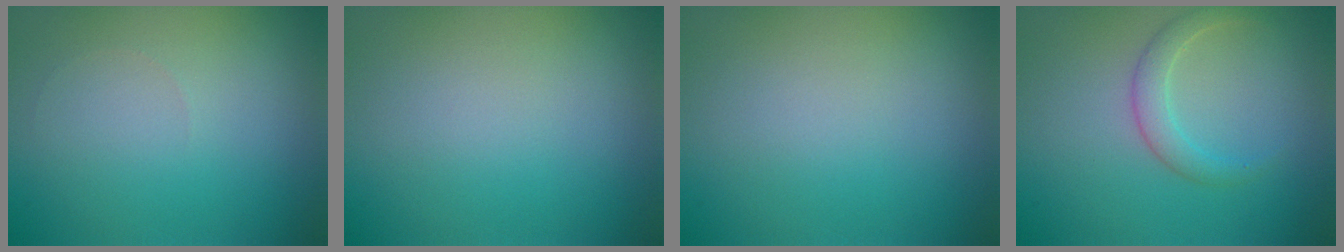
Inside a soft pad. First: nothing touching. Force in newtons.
{"total": 0.0}
{"total": 0.0}
{"total": 1.8, "press": 1.8, "slide": 0.2}